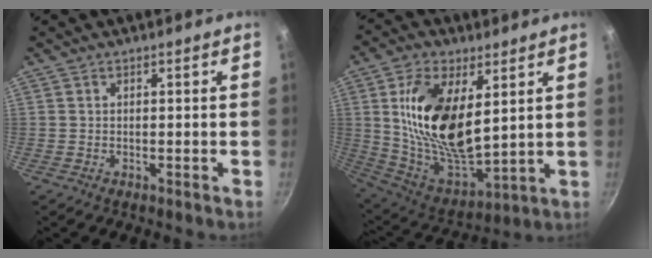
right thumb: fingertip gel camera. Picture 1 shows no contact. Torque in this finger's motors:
{"motor_torque": [1.82, 2.74, 1.93, 0.22, 0.53]}